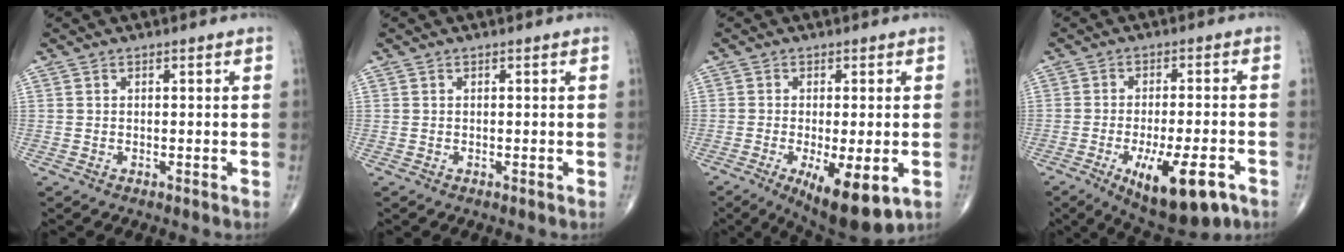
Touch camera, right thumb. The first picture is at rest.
{"total": 0.0}
{"total": 11.4, "force": [-4.1, 3.6, 10.1], "torque": [-0.156, -0.019, -0.055]}
{"total": 13.8, "force": [-6.4, 4.6, 11.3], "torque": [-0.168, 0.010, -0.087]}